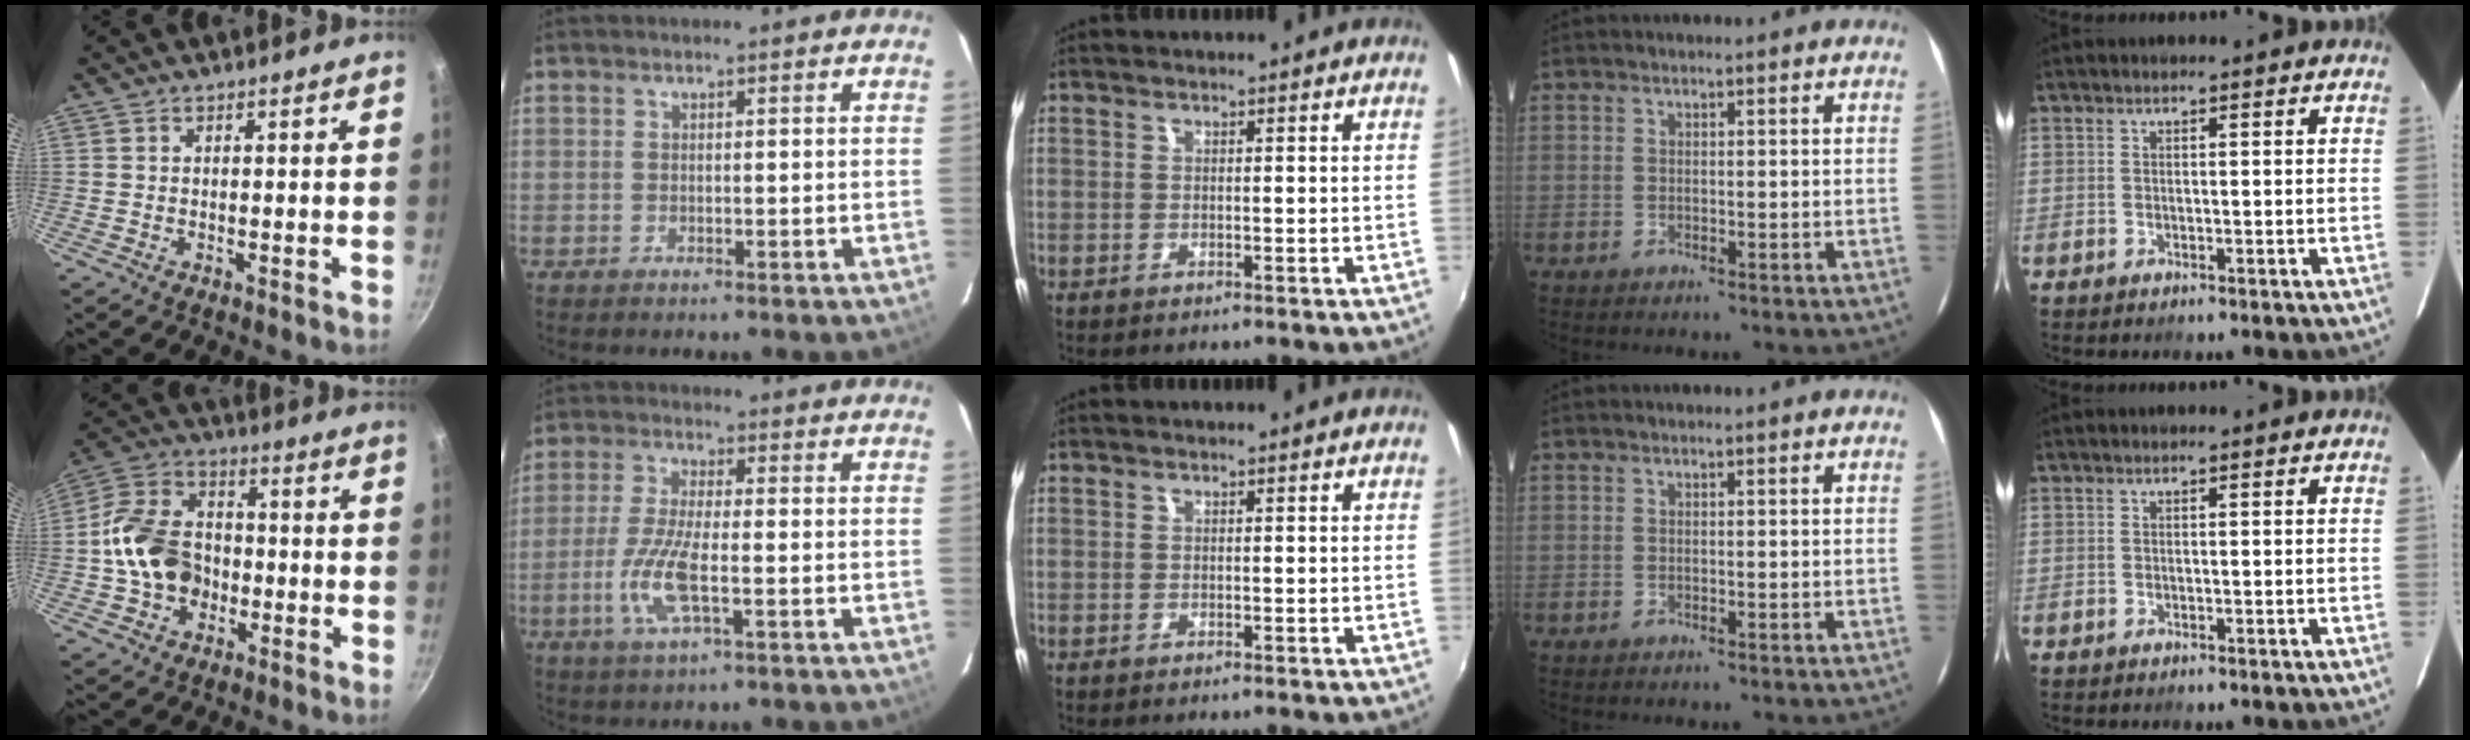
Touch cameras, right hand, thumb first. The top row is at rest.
{"thumb": {"total": 13.5, "force": [-2.3, 10.5, 8.2], "torque": [-0.129, 0.037, -0.054]}, "index": {"total": 9.1, "force": [-2.6, 2.1, 8.4], "torque": [-0.178, -0.007, -0.054]}}